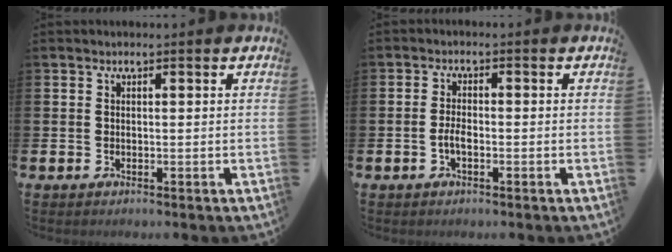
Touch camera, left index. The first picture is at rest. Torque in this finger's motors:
{"motor_torque": [0.40, 0.18, 0.05, 0.11]}